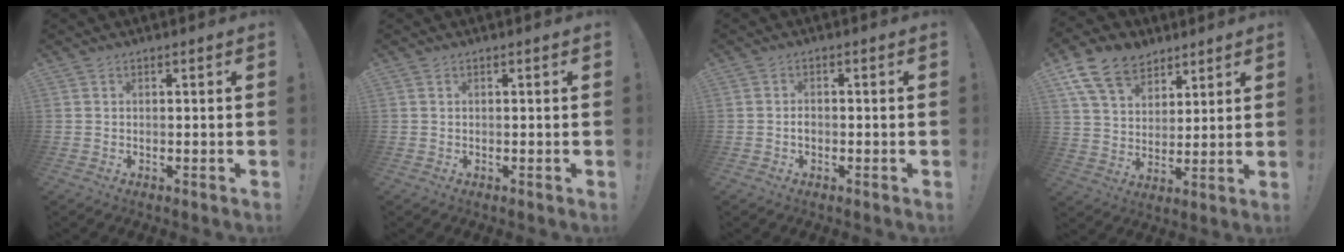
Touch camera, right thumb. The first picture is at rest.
{"total": 0.0}
{"total": 1.4, "force": [-0.6, 0.9, 0.9], "torque": [-0.018, 0.007, -0.012]}
{"total": 14.7, "force": [9.2, 9.7, 6.2], "torque": [-0.111, -0.051, 0.176]}